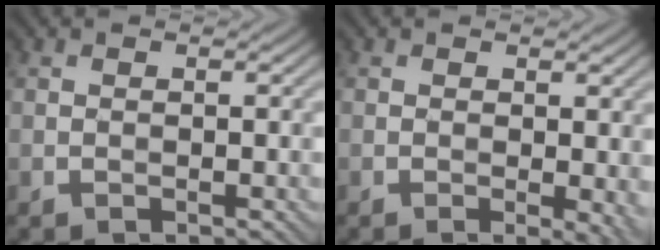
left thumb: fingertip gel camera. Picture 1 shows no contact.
{"total": 2.8, "force": [-0.3, 0.8, 2.7], "torque": [-0.035, -0.004, -0.006]}